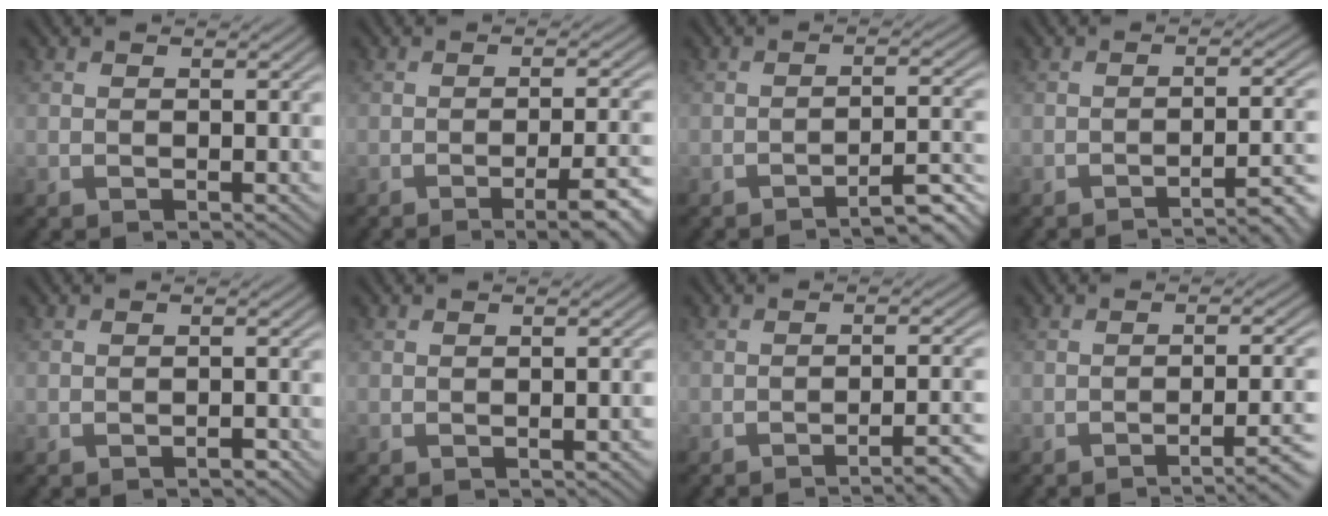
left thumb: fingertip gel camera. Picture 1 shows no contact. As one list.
[{"total": 6.6, "force": [-3.4, 1.3, 5.6], "torque": [-0.079, 0.003, -0.048]}, {"total": 4.4, "force": [-3.3, 0.5, 2.8], "torque": [-0.034, 0.015, -0.057]}, {"total": 5.0, "force": [-3.6, 0.8, 3.5], "torque": [-0.040, 0.015, -0.061]}, {"total": 0.9, "force": [-0.7, 0.3, 0.5], "torque": [-0.005, 0.001, -0.011]}, {"total": 1.1, "force": [-0.3, 0.2, 1.0], "torque": [-0.014, 0.001, -0.003]}, {"total": 5.3, "force": [-3.4, 0.9, 4.0], "torque": [-0.049, 0.012, -0.059]}, {"total": 5.5, "force": [-3.1, 1.0, 4.4], "torque": [-0.060, 0.007, -0.051]}]